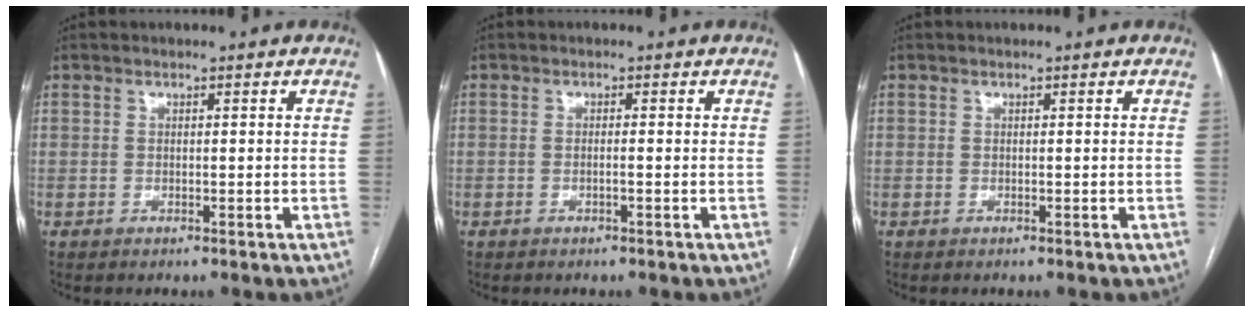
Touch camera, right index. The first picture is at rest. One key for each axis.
{"total": 0.7, "fx": -0.2, "fy": 0.0, "fz": 0.7, "tx": -0.010, "ty": 0.003, "tz": -0.001}
{"total": 0.0}